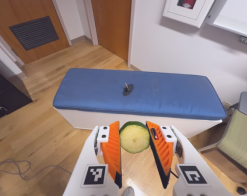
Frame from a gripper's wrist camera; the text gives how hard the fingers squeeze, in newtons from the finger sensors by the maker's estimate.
{"total": 9.0, "left": 8.8, "right": 9.2}